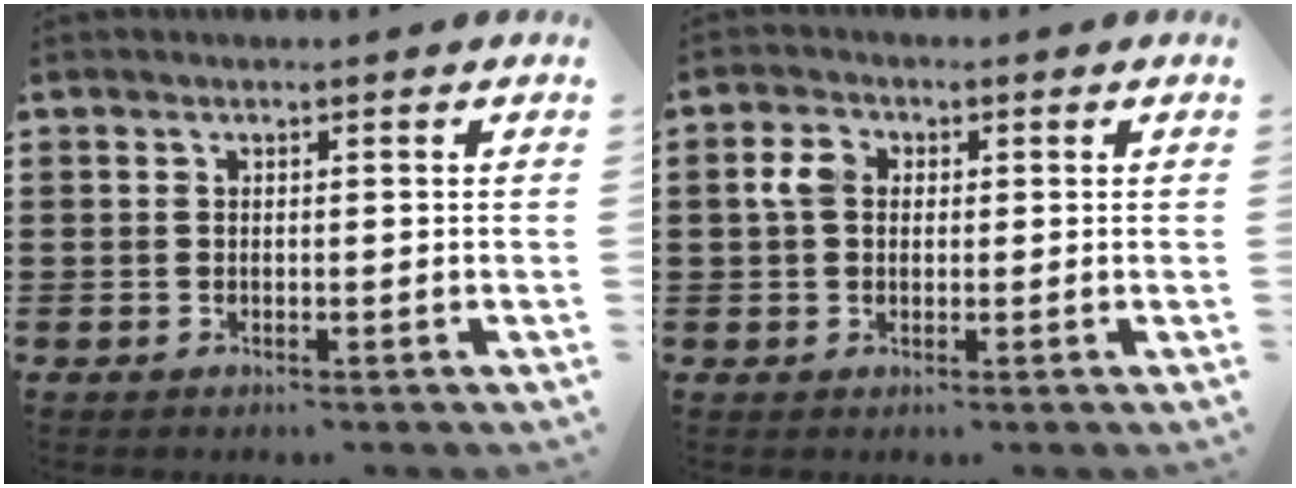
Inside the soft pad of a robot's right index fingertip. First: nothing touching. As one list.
[{"total": 3.5, "force": [0.5, 2.5, 2.4], "torque": [-0.061, 0.009, 0.005]}]